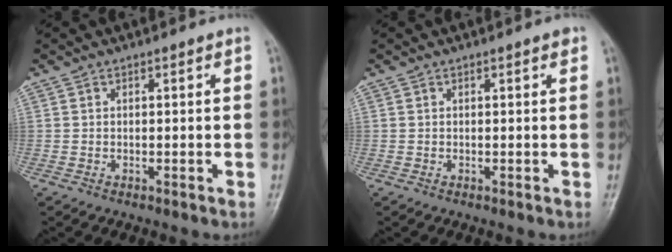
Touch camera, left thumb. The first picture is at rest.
{"total": 0.7, "force": [0.4, 0.2, 0.5], "torque": [-0.008, 0.000, 0.001]}